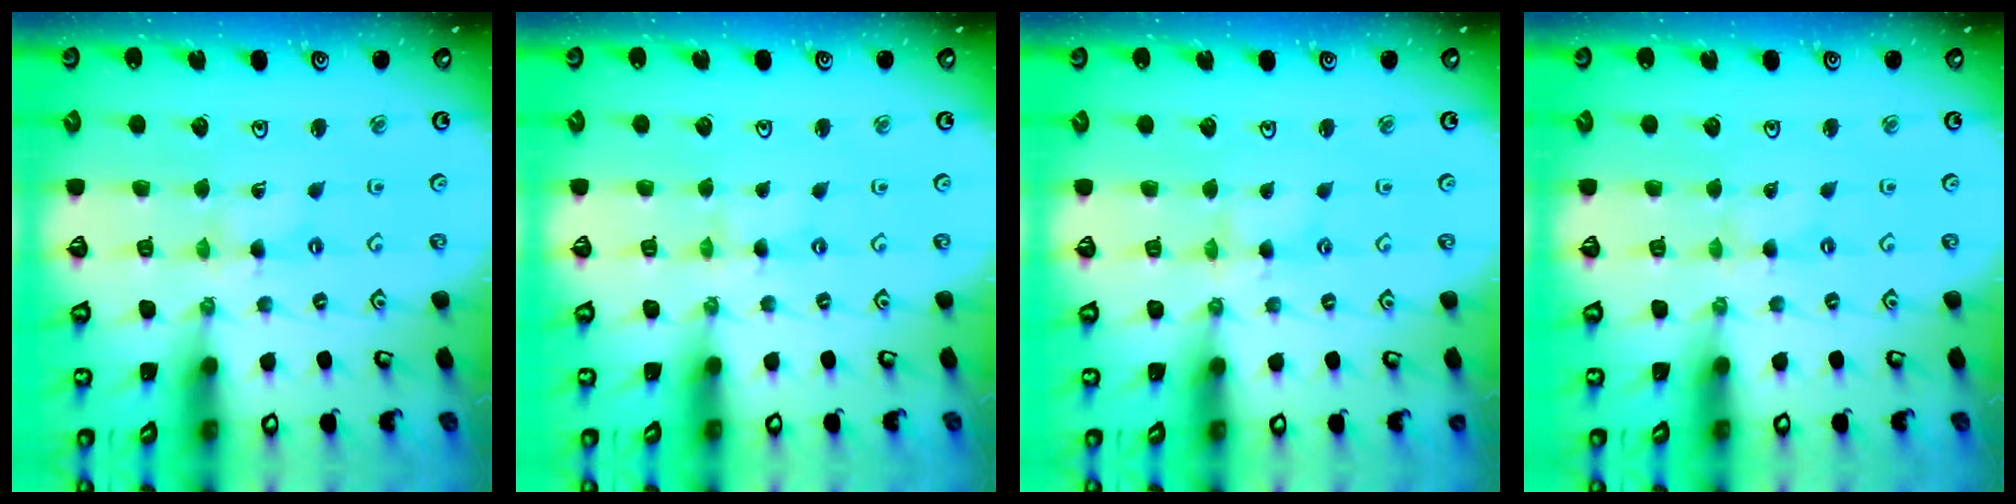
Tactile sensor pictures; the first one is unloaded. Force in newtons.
{"total": 0.0}
{"total": 2.4, "press": 2.3, "slide": 0.4}
{"total": 0.0}